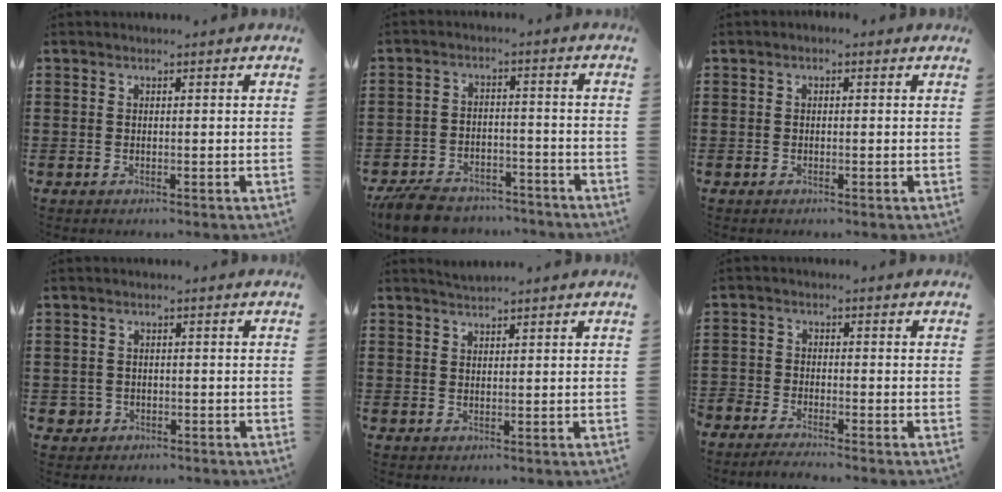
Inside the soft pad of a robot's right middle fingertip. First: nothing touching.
{"total": 6.7, "force": [-6.3, 1.6, 1.6], "torque": [-0.038, 0.015, -0.125]}
{"total": 0.0}
{"total": 1.6, "force": [-0.9, 1.3, 0.2], "torque": [-0.008, 0.001, -0.023]}
{"total": 1.2, "force": [1.2, -0.1, 0.2], "torque": [-0.006, 0.000, 0.023]}
{"total": 2.8, "force": [-2.8, 0.1, -0.1], "torque": [-0.004, 0.001, -0.061]}